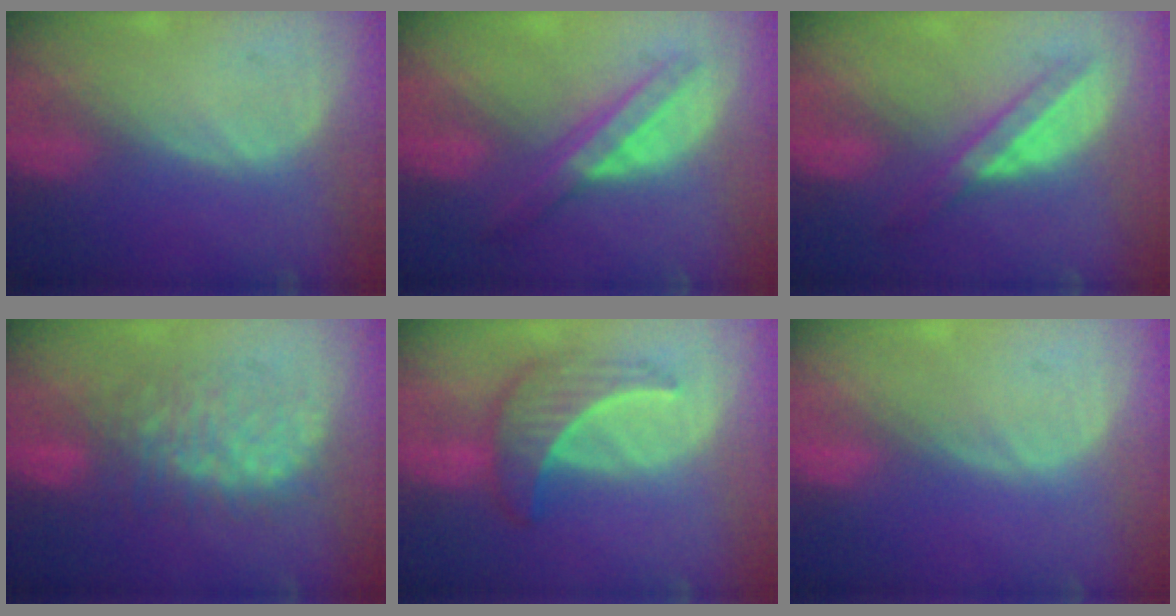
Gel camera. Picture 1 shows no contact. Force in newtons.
{"total": 7.0, "press": 5.9, "slide": 3.7}
{"total": 6.0, "press": 5.3, "slide": 2.8}
{"total": 8.0, "press": 8.0, "slide": 0.2}
{"total": 6.6, "press": 6.5, "slide": 1.2}
{"total": 0.0}